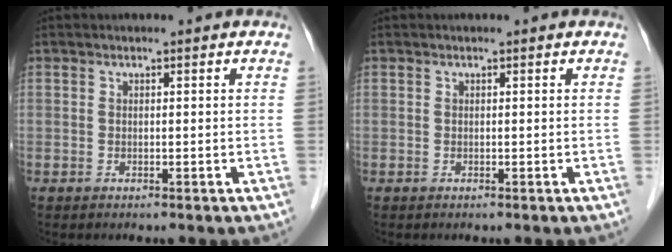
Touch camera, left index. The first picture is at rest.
{"total": 0.0}